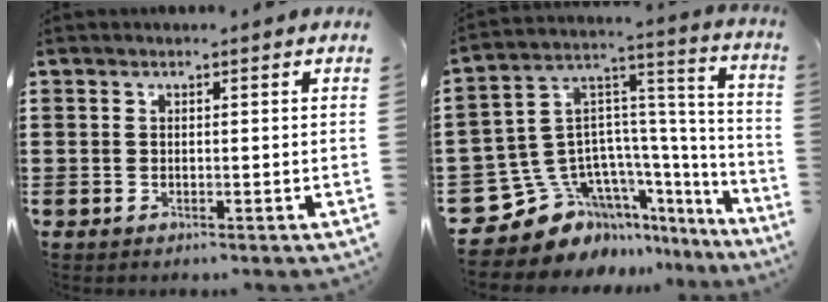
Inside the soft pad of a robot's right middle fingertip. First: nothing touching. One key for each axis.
{"total": 10.6, "fx": -6.6, "fy": 7.8, "fz": 2.8, "tx": -0.104, "ty": -0.010, "tz": -0.120}